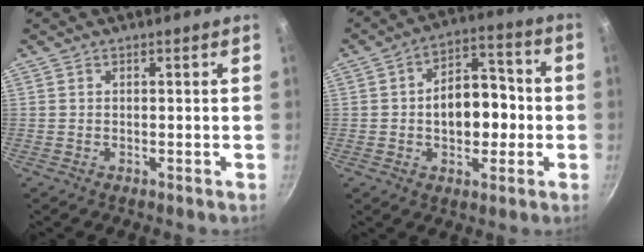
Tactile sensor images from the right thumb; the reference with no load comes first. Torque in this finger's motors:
{"motor_torque": [-0.36, 0.74, 0.77, -0.05, 0.17]}